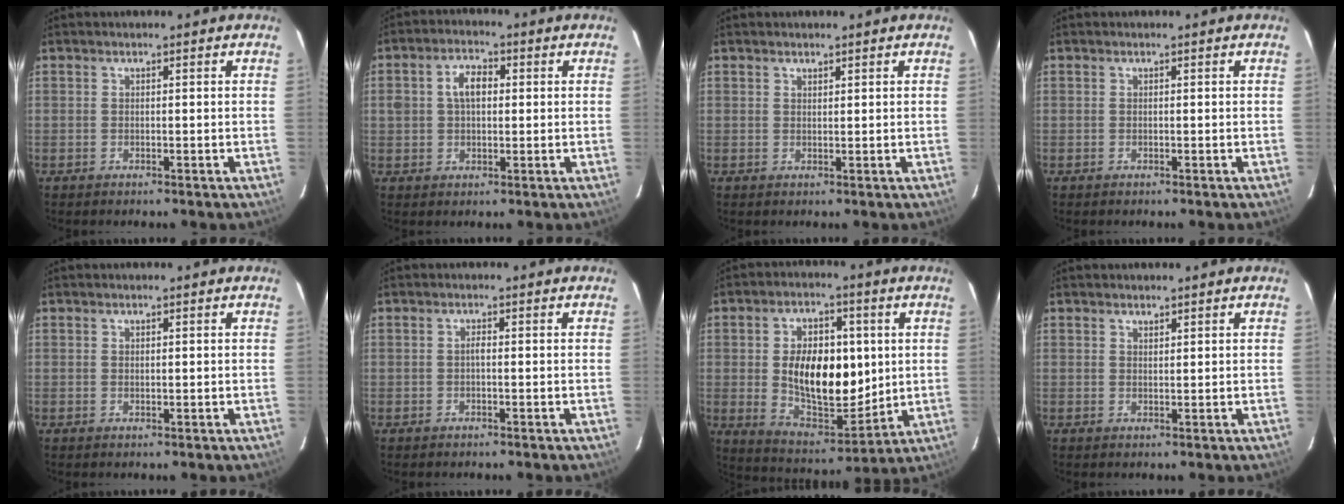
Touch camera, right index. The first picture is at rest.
{"total": 5.5, "force": [0.9, 3.6, 4.1], "torque": [-0.071, 0.016, 0.018]}
{"total": 0.9, "force": [0.8, 0.4, 0.2], "torque": [-0.004, 0.001, 0.014]}
{"total": 0.0}
{"total": 0.7, "force": [0.3, 0.3, 0.5], "torque": [-0.009, 0.002, 0.006]}
{"total": 0.8, "force": [-0.2, 0.3, 0.7], "torque": [-0.014, 0.005, -0.005]}
{"total": 16.6, "force": [1.5, 9.5, 13.5], "torque": [-0.236, 0.001, 0.040]}
{"total": 1.1, "force": [0.9, 0.5, 0.3], "torque": [-0.004, 0.000, 0.016]}